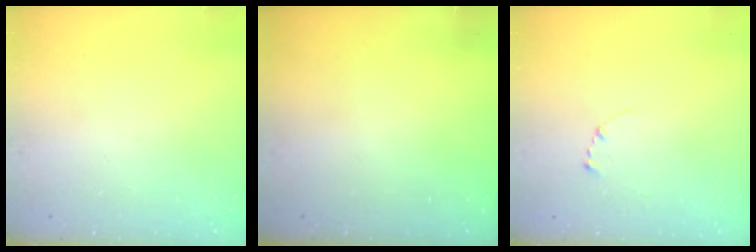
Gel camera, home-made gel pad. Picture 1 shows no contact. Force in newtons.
{"total": 0.0}
{"total": 2.7, "press": 2.7, "slide": 0.3}